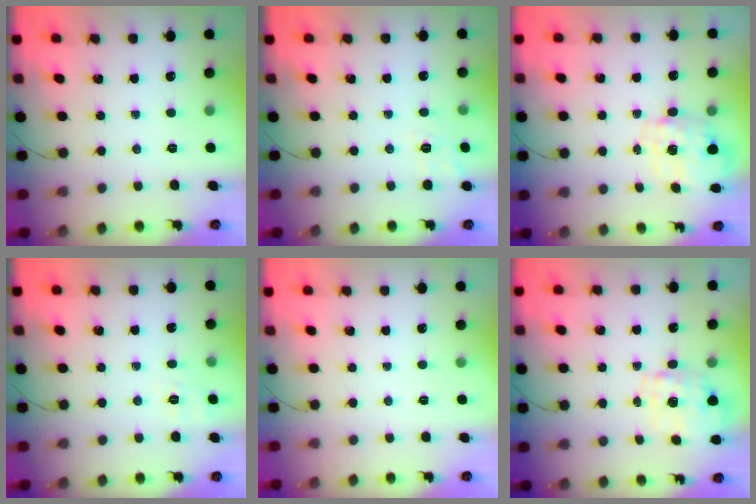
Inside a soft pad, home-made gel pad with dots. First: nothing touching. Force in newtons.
{"total": 3.7, "press": 2.9, "slide": 2.2}
{"total": 2.8, "press": 2.7, "slide": 0.9}
{"total": 1.8, "press": 0.4, "slide": 1.8}
{"total": 2.5, "press": 2.4, "slide": 0.5}
{"total": 1.5, "press": 1.5, "slide": 0.5}